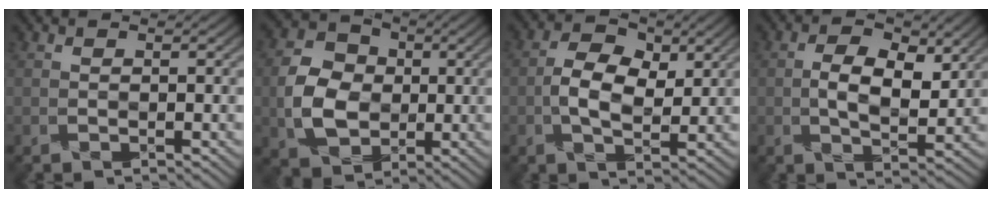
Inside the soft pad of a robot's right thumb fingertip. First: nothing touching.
{"total": 8.0, "force": [-0.4, 6.4, 4.7], "torque": [-0.110, 0.006, -0.014]}
{"total": 5.1, "force": [1.0, 2.9, 4.0], "torque": [-0.079, 0.008, 0.010]}
{"total": 5.8, "force": [1.6, 2.8, 4.8], "torque": [-0.086, 0.002, 0.023]}